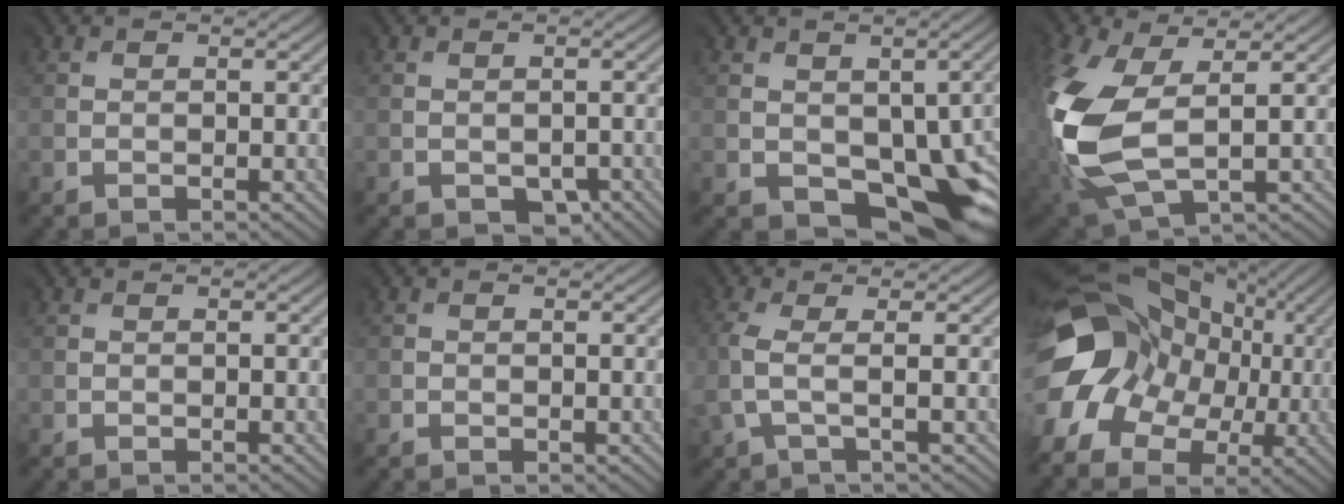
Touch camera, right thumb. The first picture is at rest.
{"total": 2.7, "force": [-2.0, 1.7, 0.6], "torque": [-0.004, -0.013, -0.026]}
{"total": 8.3, "force": [-1.1, 6.2, 5.4], "torque": [-0.091, -0.048, 0.003]}
{"total": 11.5, "force": [0.5, 7.4, 8.9], "torque": [-0.277, -0.016, 0.019]}
{"total": 0.0}
{"total": 0.8, "force": [-0.2, 0.1, -0.8], "torque": [0.015, -0.002, -0.005]}
{"total": 2.1, "force": [0.1, -0.4, 2.1], "torque": [-0.072, 0.007, -0.004]}
{"total": 16.0, "force": [0.0, 12.9, 9.5], "torque": [-0.209, -0.020, 0.034]}